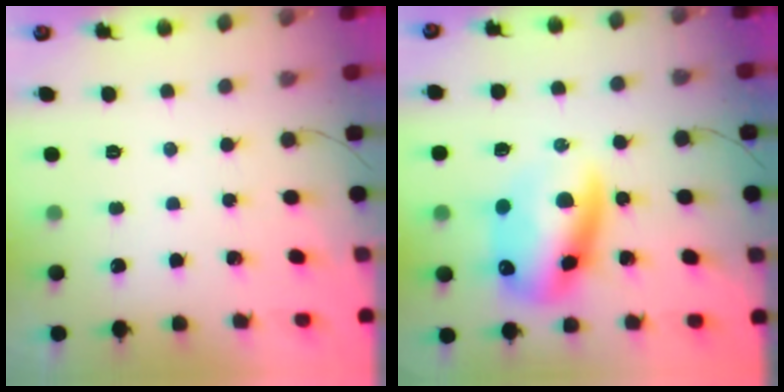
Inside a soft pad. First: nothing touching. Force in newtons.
{"total": 13.5, "press": 13.2, "slide": 3.1}